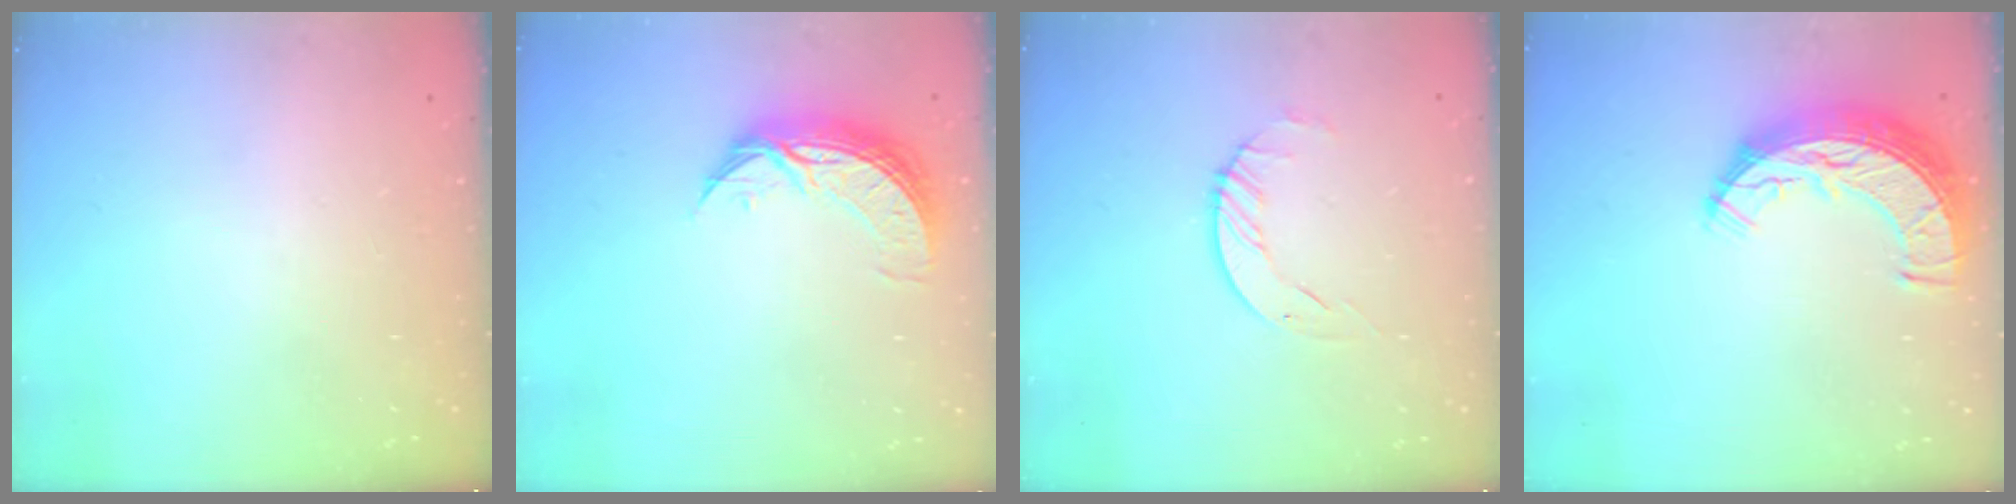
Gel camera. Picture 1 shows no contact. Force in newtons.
{"total": 8.8, "press": 8.8, "slide": 0.4}
{"total": 2.5, "press": 2.5, "slide": 0.3}
{"total": 11.7, "press": 11.7, "slide": 0.9}